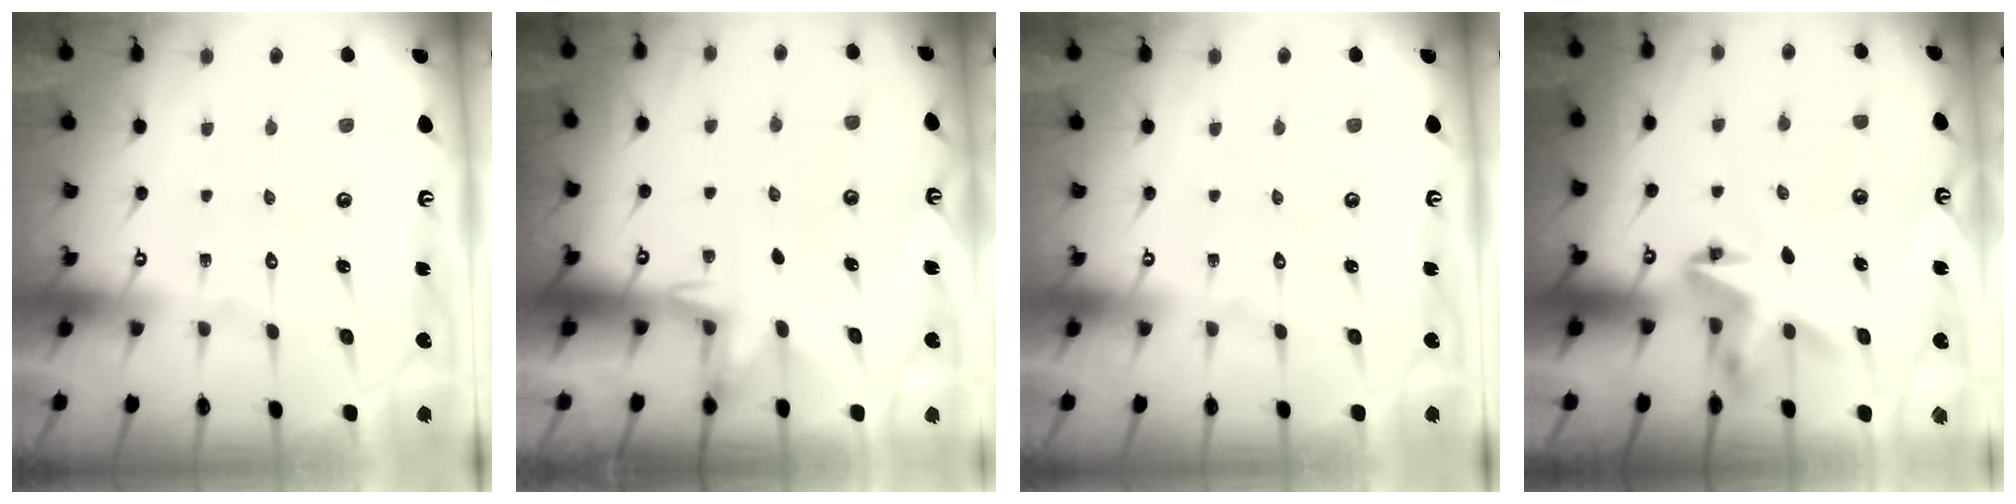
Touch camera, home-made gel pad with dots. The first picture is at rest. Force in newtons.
{"total": 3.8, "press": 3.5, "slide": 1.2}
{"total": 0.0}
{"total": 5.3, "press": 5.3, "slide": 0.1}